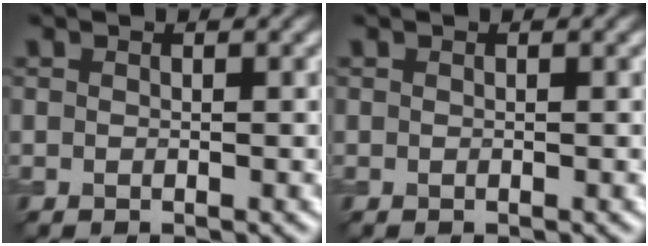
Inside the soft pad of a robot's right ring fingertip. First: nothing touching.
{"total": 0.0}